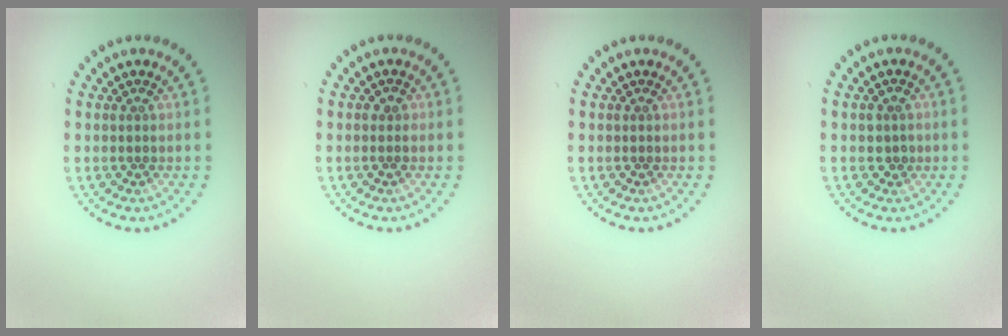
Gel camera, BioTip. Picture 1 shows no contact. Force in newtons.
{"total": 0.8, "press": 0.8, "slide": 0.1}
{"total": 0.0}
{"total": 1.4, "press": 1.3, "slide": 0.5}